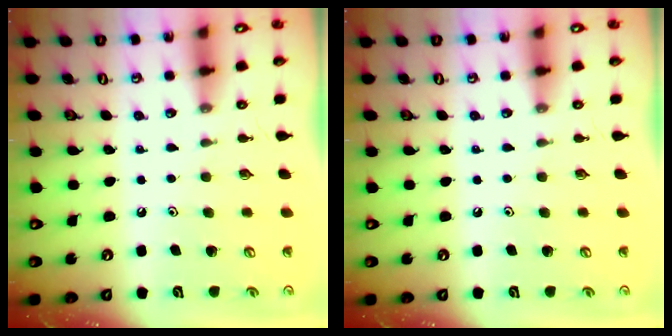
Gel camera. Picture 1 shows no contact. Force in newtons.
{"total": 0.0}